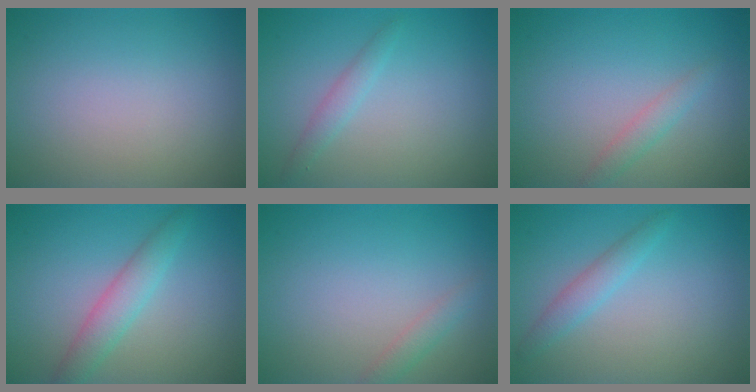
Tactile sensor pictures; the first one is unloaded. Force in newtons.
{"total": 1.4, "press": 1.4, "slide": 0.0}
{"total": 1.4, "press": 1.4, "slide": 0.1}
{"total": 2.9, "press": 2.9, "slide": 0.1}
{"total": 1.3, "press": 1.3, "slide": 0.1}
{"total": 1.9, "press": 1.9, "slide": 0.1}